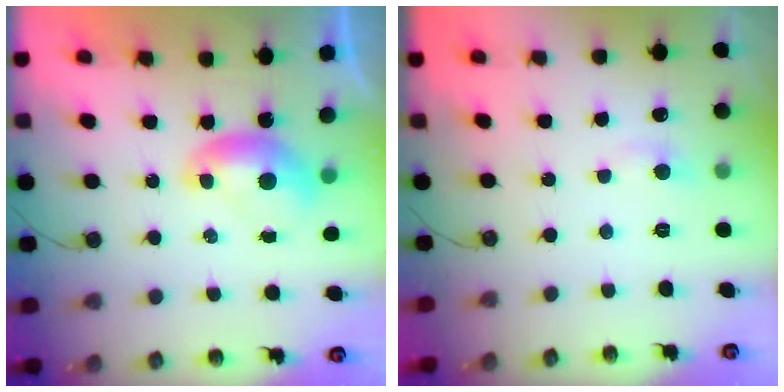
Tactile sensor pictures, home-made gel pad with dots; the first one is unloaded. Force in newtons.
{"total": 1.1, "press": 0.8, "slide": 0.8}